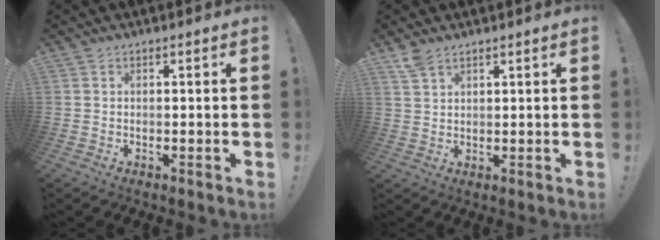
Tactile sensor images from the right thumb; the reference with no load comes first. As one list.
[{"total": 4.2, "force": [3.4, 1.6, 1.9], "torque": [-0.027, -0.019, 0.063]}]